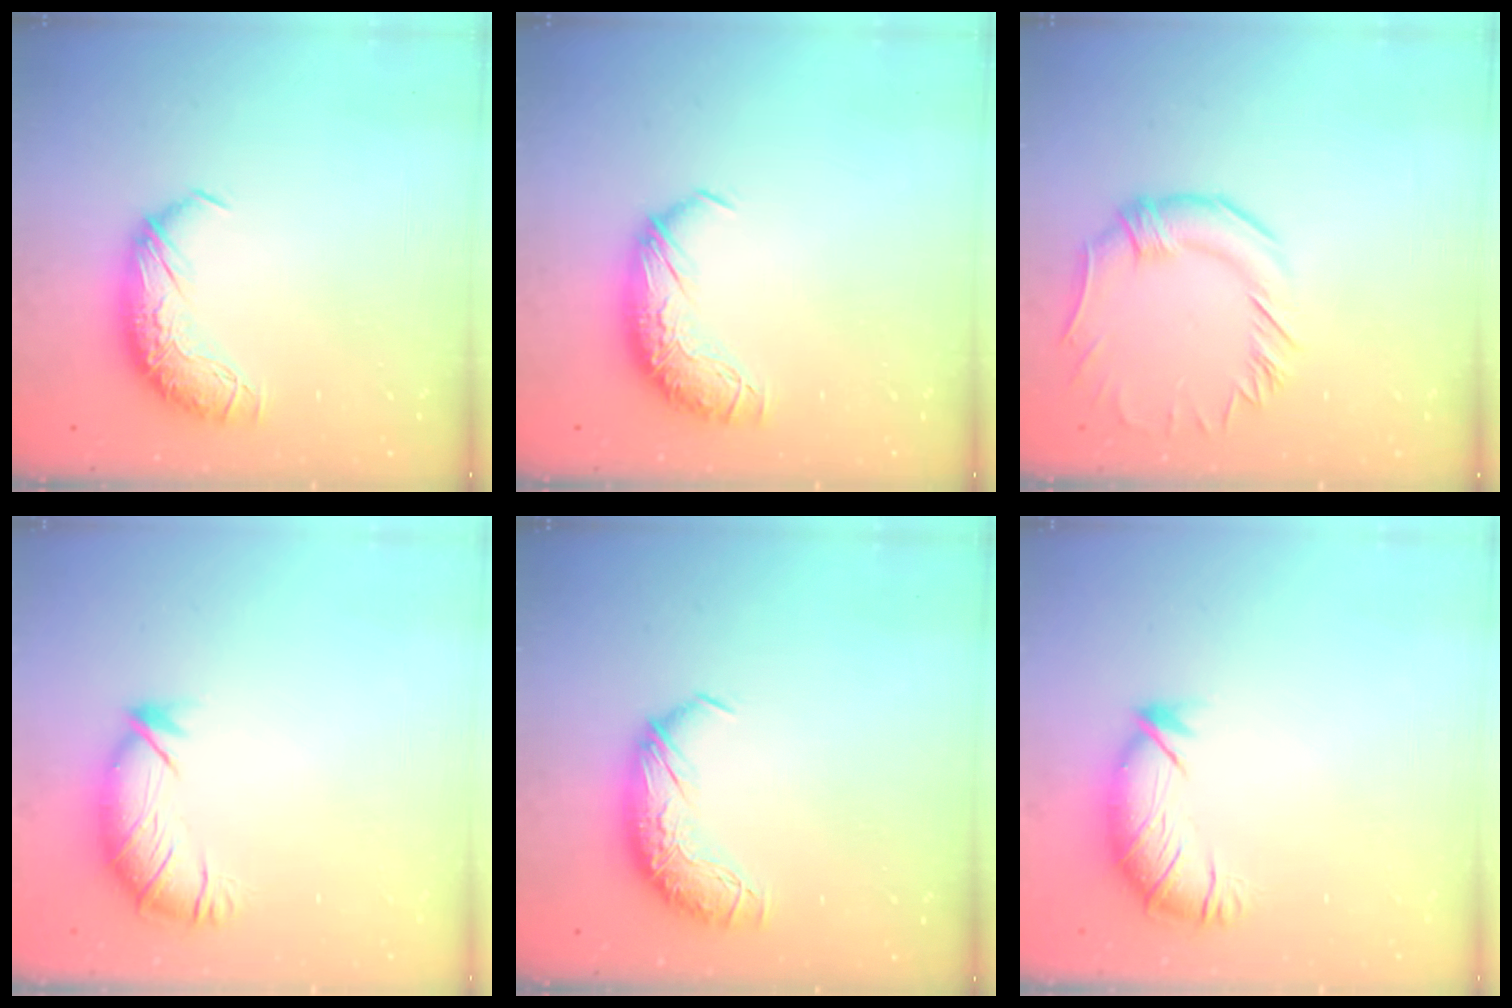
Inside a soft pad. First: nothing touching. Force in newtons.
{"total": 0.0}
{"total": 0.9, "press": 0.2, "slide": 0.9}
{"total": 2.9, "press": 2.0, "slide": 2.2}
{"total": 0.0}
{"total": 2.9, "press": 2.0, "slide": 2.2}